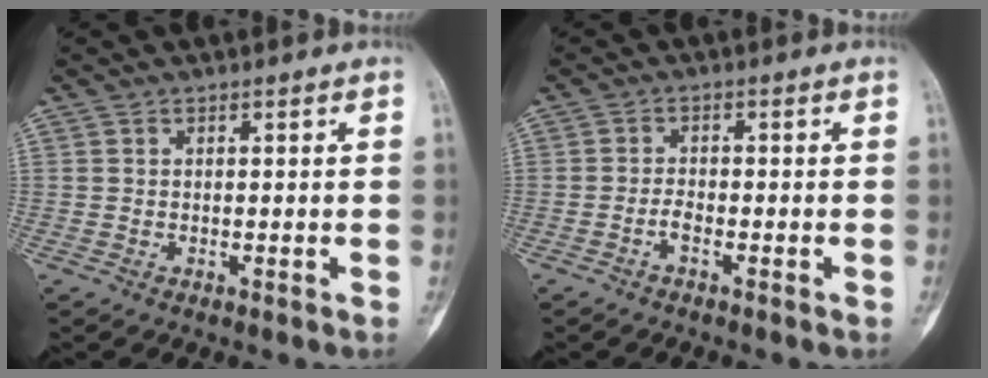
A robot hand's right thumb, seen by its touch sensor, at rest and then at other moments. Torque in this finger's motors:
{"motor_torque": [-0.24, -0.14, 0.10, -0.01, -0.06]}